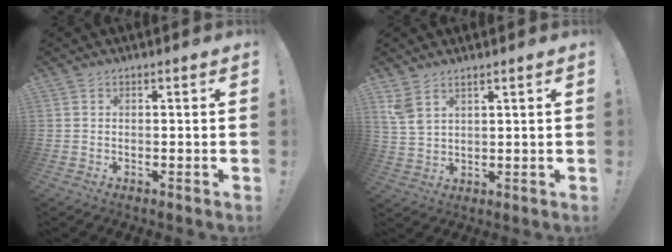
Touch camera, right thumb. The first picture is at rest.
{"total": 5.0, "force": [3.5, 2.2, 2.9], "torque": [-0.051, -0.016, 0.067]}